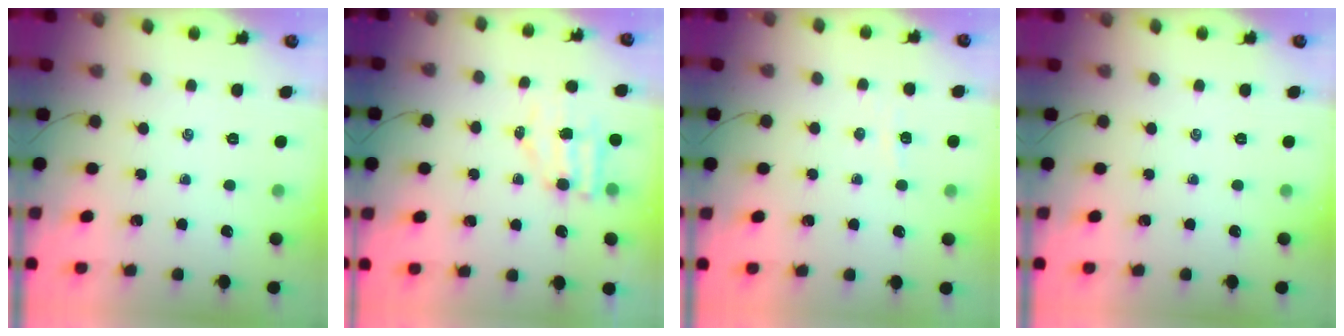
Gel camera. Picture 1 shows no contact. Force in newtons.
{"total": 5.1, "press": 5.0, "slide": 0.8}
{"total": 2.4, "press": 2.3, "slide": 0.6}
{"total": 0.0}